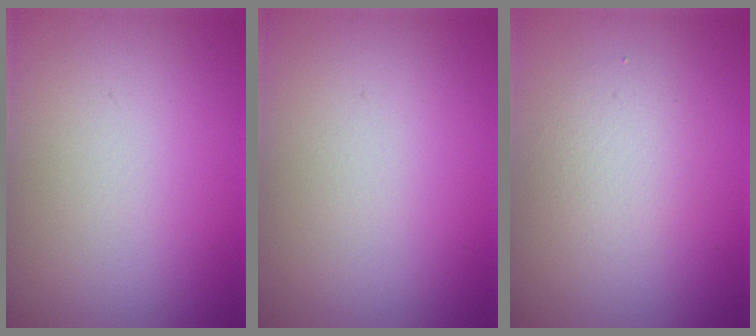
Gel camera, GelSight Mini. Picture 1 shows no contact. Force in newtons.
{"total": 0.0}
{"total": 2.4, "press": 2.4, "slide": 0.4}